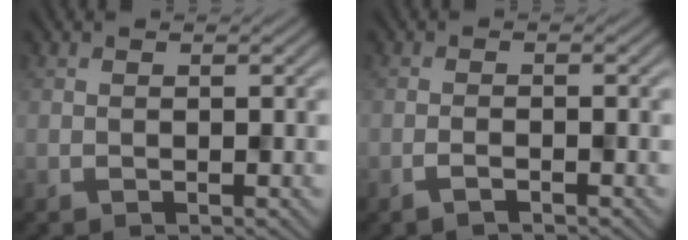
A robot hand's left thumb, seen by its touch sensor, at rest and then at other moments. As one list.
[{"total": 1.4, "force": [-1.2, 0.2, 0.8], "torque": [-0.006, 0.005, -0.023]}]